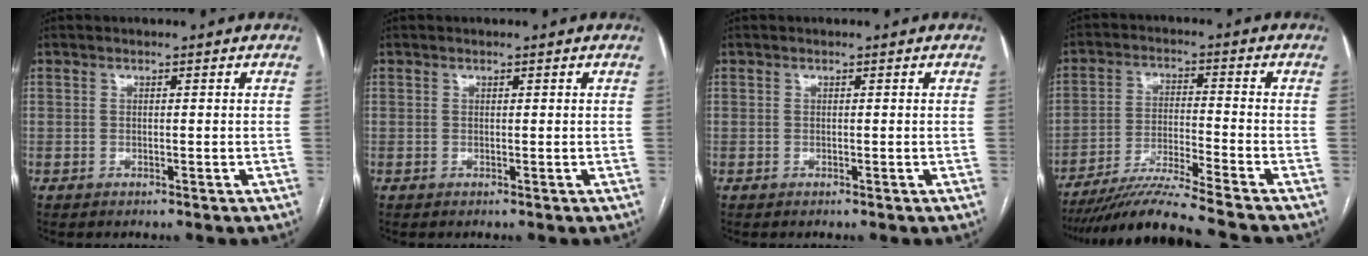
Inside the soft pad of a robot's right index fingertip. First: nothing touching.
{"total": 0.0}
{"total": 0.0}
{"total": 11.6, "force": [-10.3, -2.1, 4.9], "torque": [-0.081, -0.021, -0.181]}